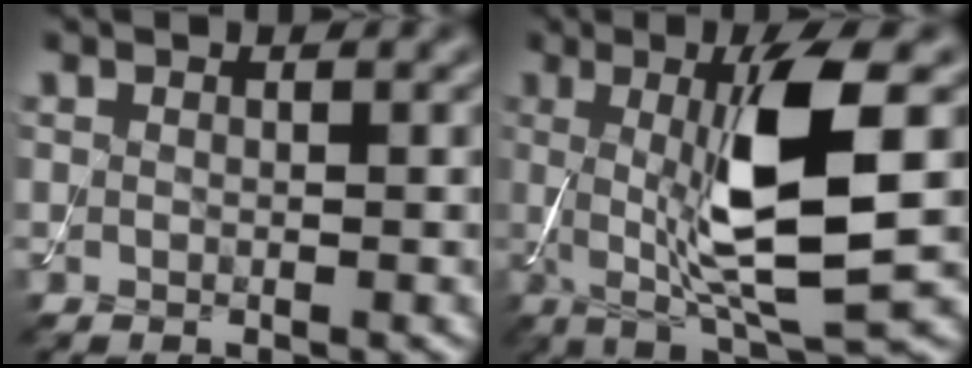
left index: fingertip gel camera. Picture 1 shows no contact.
{"total": 9.4, "force": [0.5, 1.8, 9.3], "torque": [-0.151, -0.008, 0.018]}